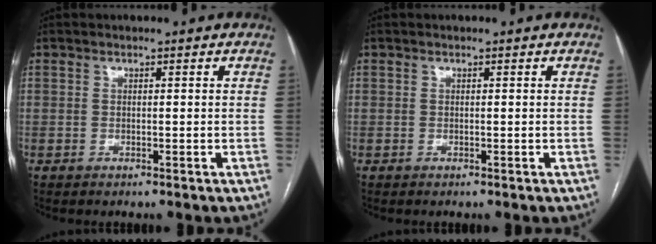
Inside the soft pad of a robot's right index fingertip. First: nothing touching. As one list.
[{"total": 0.0}]